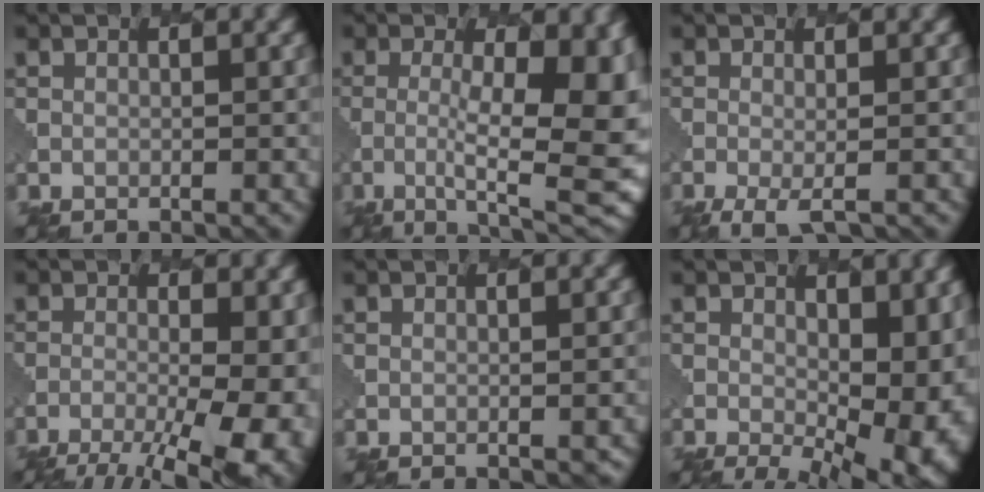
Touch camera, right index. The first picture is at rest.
{"total": 12.6, "force": [-1.3, 3.8, 12.0], "torque": [-0.153, 0.001, -0.014]}
{"total": 2.3, "force": [-1.0, 0.5, 2.0], "torque": [-0.039, -0.004, -0.018]}
{"total": 11.7, "force": [-6.0, 4.7, 8.9], "torque": [-0.118, -0.025, -0.074]}
{"total": 1.1, "force": [-0.3, 0.4, 1.0], "torque": [-0.002, 0.001, 0.001]}
{"total": 12.8, "force": [-0.7, 7.1, 10.7], "torque": [-0.133, -0.033, 0.024]}